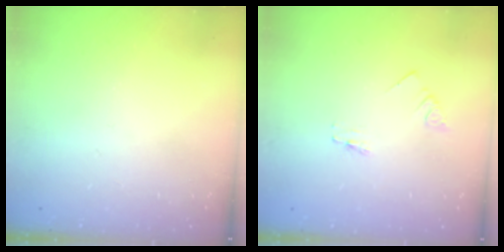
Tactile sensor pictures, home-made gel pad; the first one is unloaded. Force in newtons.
{"total": 0.0}